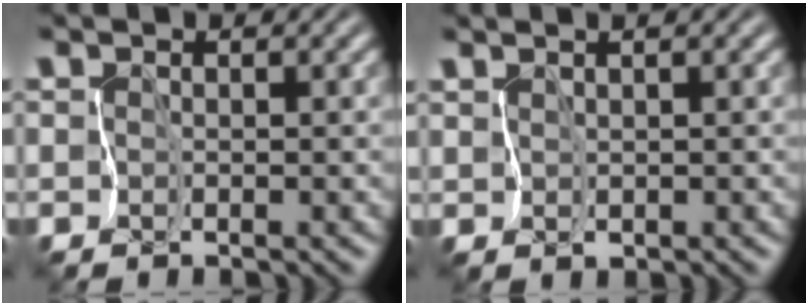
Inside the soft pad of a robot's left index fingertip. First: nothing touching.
{"total": 2.2, "force": [1.6, 0.5, 1.3], "torque": [-0.029, 0.010, 0.022]}